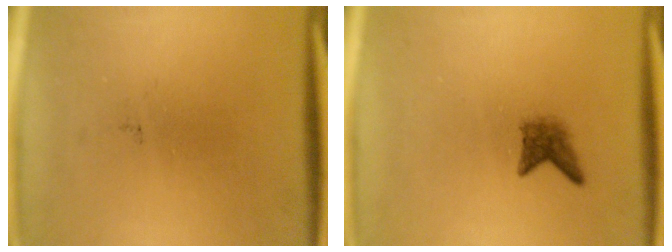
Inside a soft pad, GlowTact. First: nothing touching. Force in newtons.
{"total": 2.1}